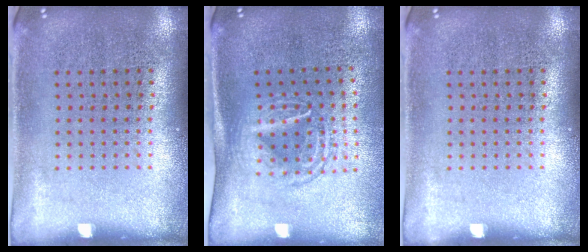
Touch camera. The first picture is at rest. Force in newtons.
{"total": 1.7, "press": 1.3, "slide": 1.1}
{"total": 0.0}